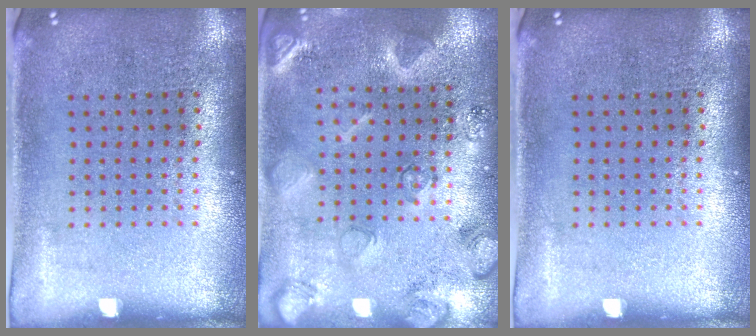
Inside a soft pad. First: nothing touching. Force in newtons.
{"total": 2.2, "press": 2.2, "slide": 0.4}
{"total": 0.0}